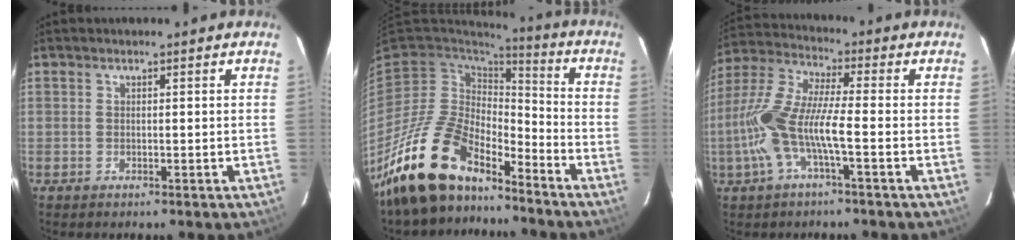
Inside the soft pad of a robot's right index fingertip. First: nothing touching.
{"total": 17.6, "force": [-14.1, 6.6, 8.2], "torque": [-0.172, -0.009, -0.260]}
{"total": 12.1, "force": [-3.4, 2.0, 11.5], "torque": [-0.250, 0.001, -0.068]}